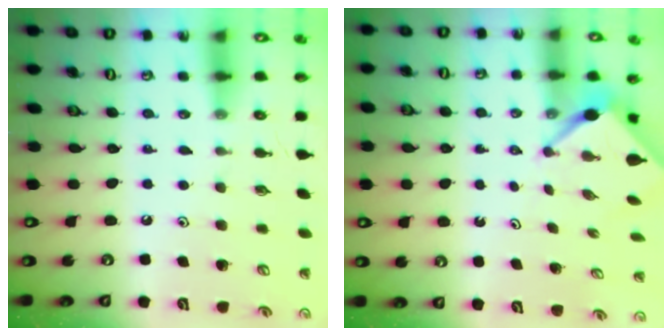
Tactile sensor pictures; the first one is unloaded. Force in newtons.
{"total": 2.9, "press": 2.9, "slide": 0.1}